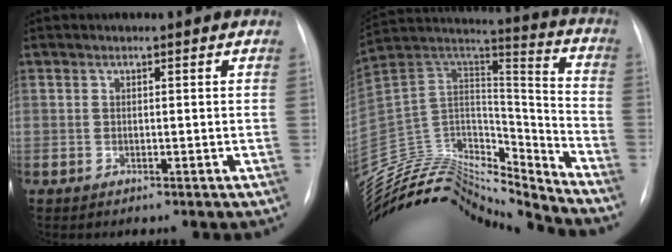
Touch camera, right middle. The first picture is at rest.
{"total": 22.4, "force": [-21.5, 3.7, 4.8], "torque": [-0.082, 0.073, -0.361]}